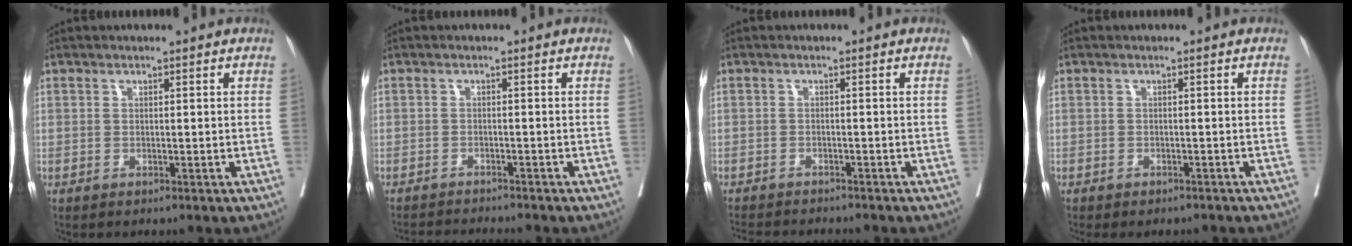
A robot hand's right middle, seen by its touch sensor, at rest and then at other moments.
{"total": 5.9, "force": [-5.7, -0.3, 1.5], "torque": [-0.012, -0.011, -0.088]}
{"total": 8.4, "force": [-7.9, 0.9, 2.8], "torque": [-0.036, -0.010, -0.110]}
{"total": 4.7, "force": [-4.2, 1.6, 1.4], "torque": [-0.009, 0.001, -0.051]}